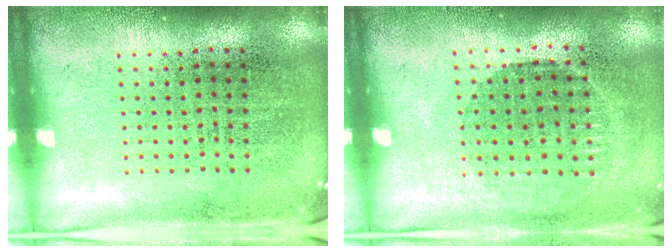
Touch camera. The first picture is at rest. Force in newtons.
{"total": 0.9, "press": 0.8, "slide": 0.3}